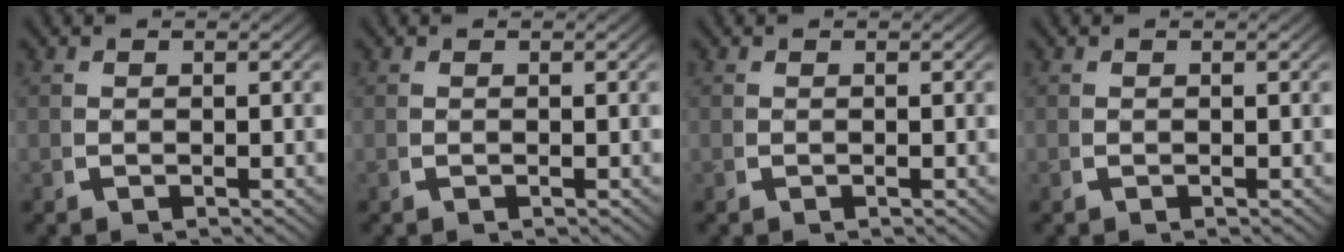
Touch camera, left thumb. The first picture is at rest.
{"total": 0.0}
{"total": 0.0}
{"total": 0.0}